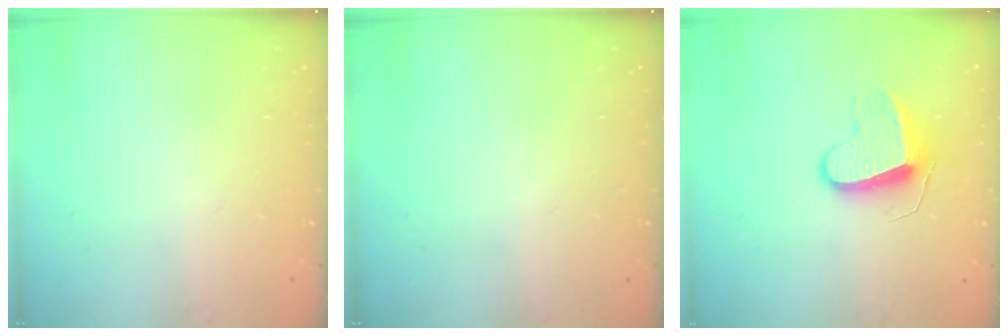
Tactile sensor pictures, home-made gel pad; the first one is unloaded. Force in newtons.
{"total": 0.0}
{"total": 9.4, "press": 9.4, "slide": 0.4}